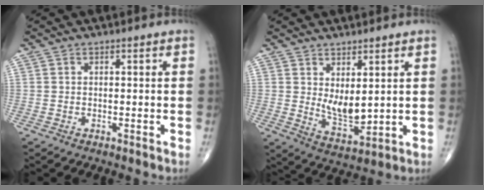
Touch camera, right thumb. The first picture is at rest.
{"total": 6.9, "force": [1.8, 3.2, 5.8], "torque": [-0.088, -0.031, 0.046]}